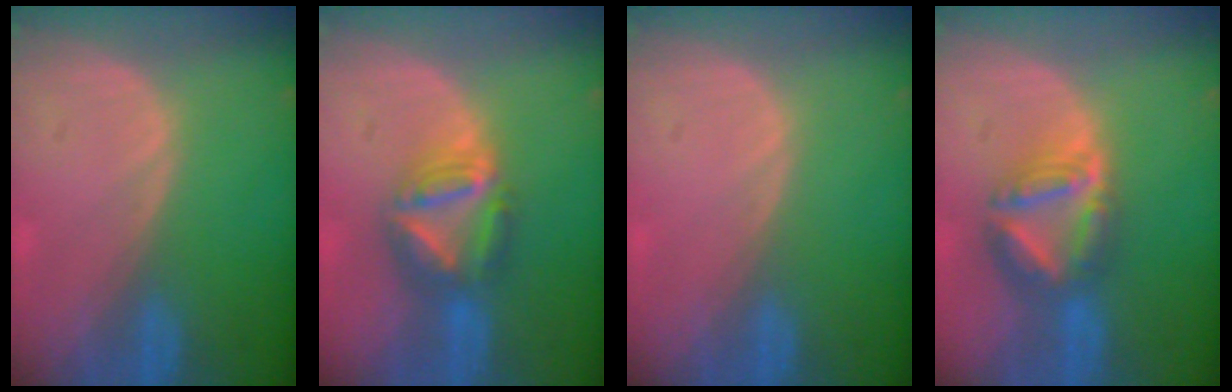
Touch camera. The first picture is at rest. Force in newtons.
{"total": 7.5, "press": 6.5, "slide": 3.9}
{"total": 0.0}
{"total": 8.0, "press": 6.9, "slide": 4.0}